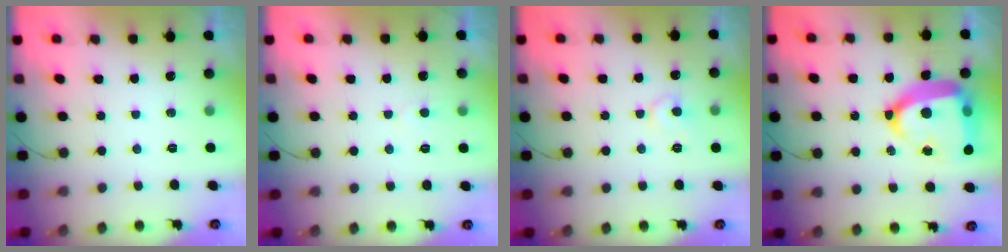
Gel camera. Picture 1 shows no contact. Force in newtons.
{"total": 2.6, "press": 2.6, "slide": 0.4}
{"total": 6.2, "press": 6.2, "slide": 0.6}
{"total": 20.1, "press": 20.0, "slide": 1.7}